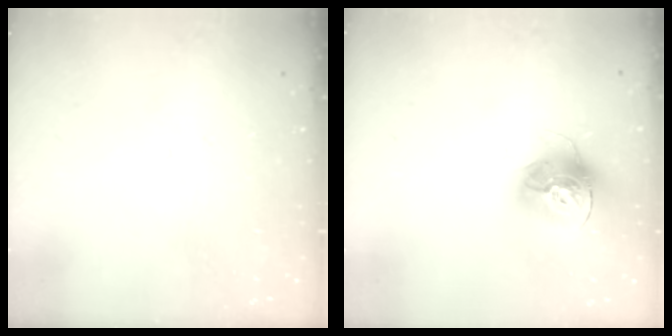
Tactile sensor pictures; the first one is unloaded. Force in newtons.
{"total": 14.7, "press": 14.6, "slide": 1.4}